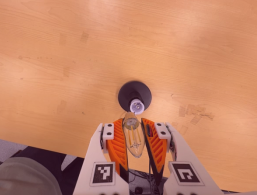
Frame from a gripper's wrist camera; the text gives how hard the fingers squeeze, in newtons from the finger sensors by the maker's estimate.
{"total": 18.9, "left": 19.8, "right": 18.1}